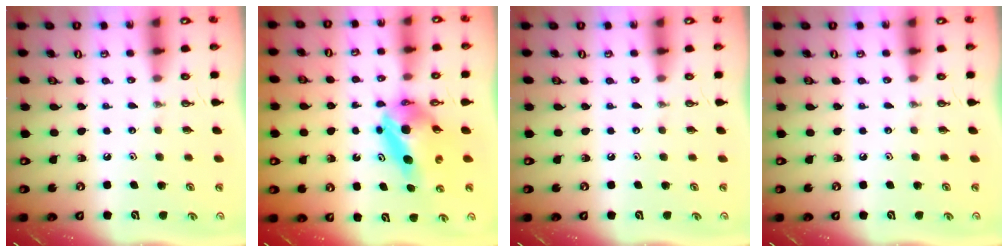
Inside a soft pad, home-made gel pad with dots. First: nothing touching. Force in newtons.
{"total": 6.5, "press": 6.4, "slide": 0.8}
{"total": 0.0}
{"total": 0.0}